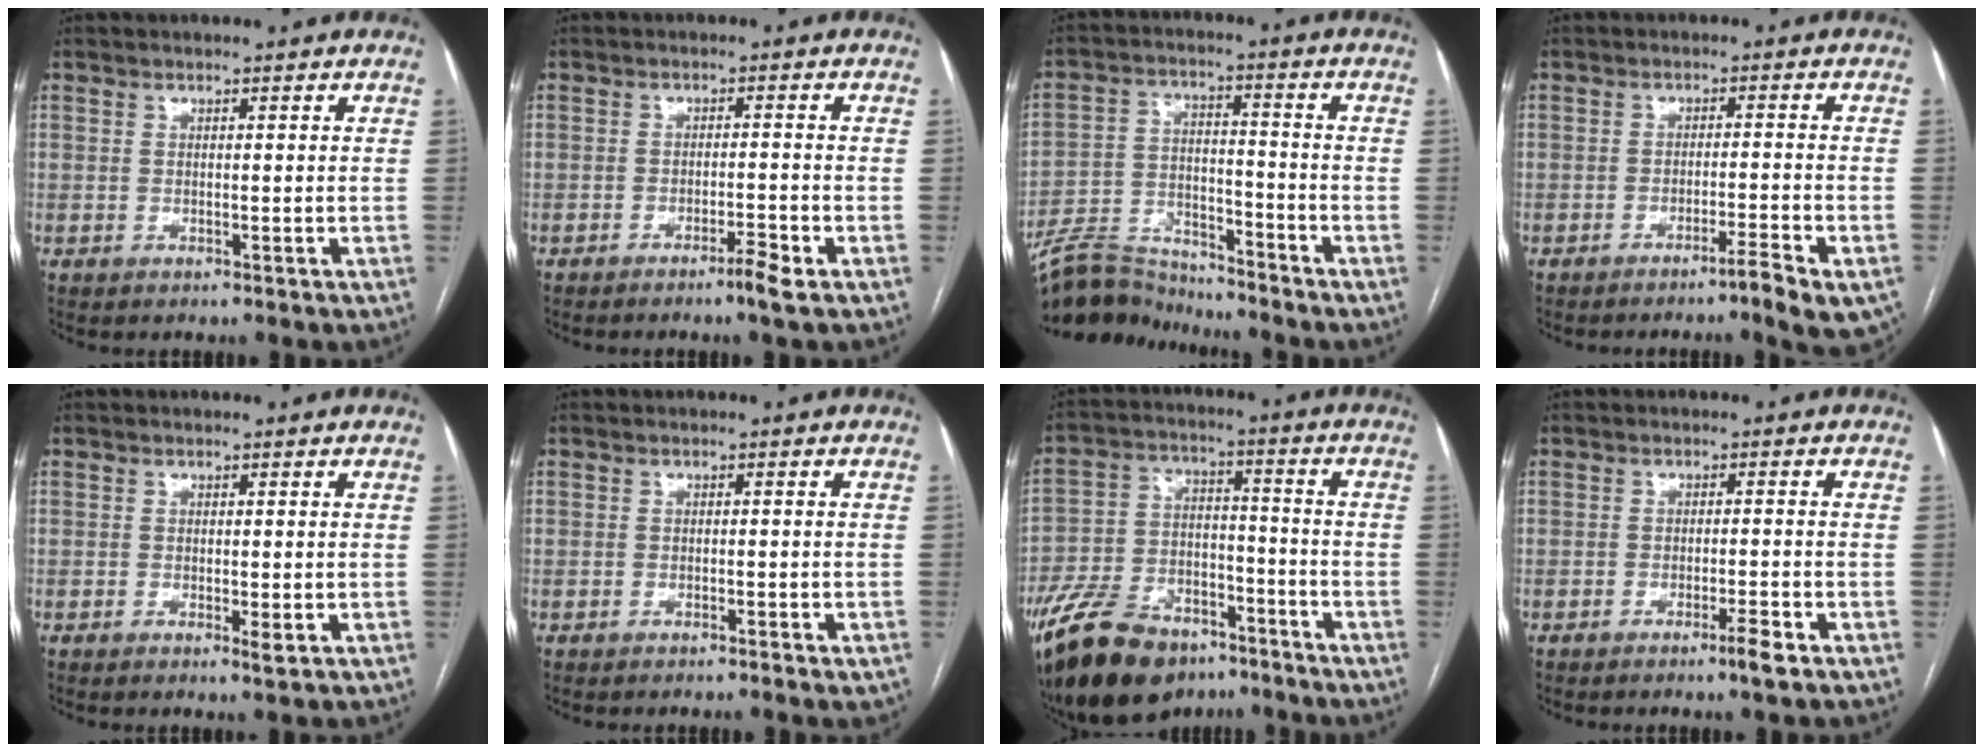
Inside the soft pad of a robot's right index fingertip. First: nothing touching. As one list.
[{"total": 2.6, "force": [-1.8, -0.4, 1.8], "torque": [-0.031, -0.002, -0.032]}, {"total": 9.8, "force": [-9.6, 1.6, 0.1], "torque": [-0.006, 0.016, -0.178]}, {"total": 6.1, "force": [-4.1, 0.0, 4.6], "torque": [-0.049, -0.005, -0.059]}, {"total": 1.1, "force": [-0.3, 0.1, 1.1], "torque": [-0.012, -0.002, -0.003]}, {"total": 1.6, "force": [-1.2, 0.0, 1.2], "torque": [-0.013, -0.001, -0.013]}, {"total": 15.7, "force": [-11.7, 7.6, 7.1], "torque": [-0.136, 0.016, -0.197]}, {"total": 2.5, "force": [-1.7, -0.3, 1.8], "torque": [-0.030, -0.003, -0.026]}]